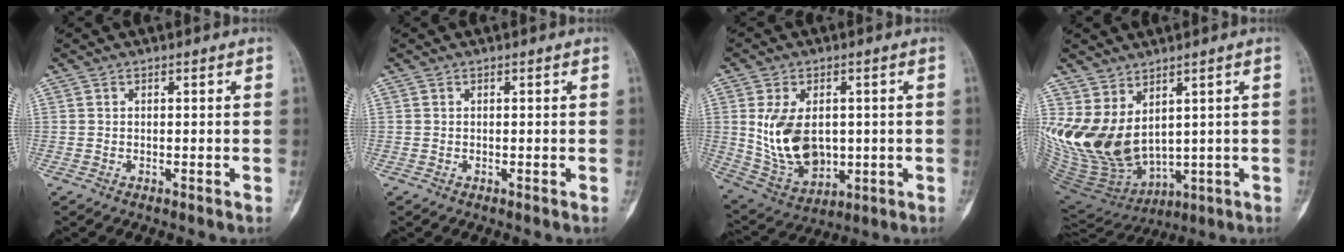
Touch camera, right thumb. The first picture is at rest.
{"total": 0.0}
{"total": 13.5, "force": [0.8, 9.0, 10.0], "torque": [-0.162, -0.009, 0.040]}
{"total": 17.0, "force": [3.9, 10.7, 12.5], "torque": [-0.261, -0.037, 0.114]}